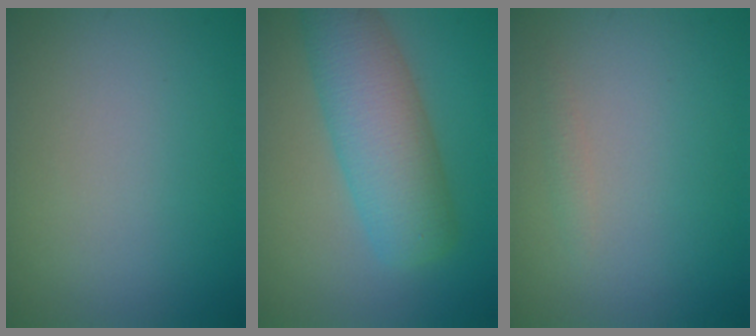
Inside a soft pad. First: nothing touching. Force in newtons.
{"total": 7.3, "press": 7.3, "slide": 0.3}
{"total": 0.7, "press": 0.7, "slide": 0.0}